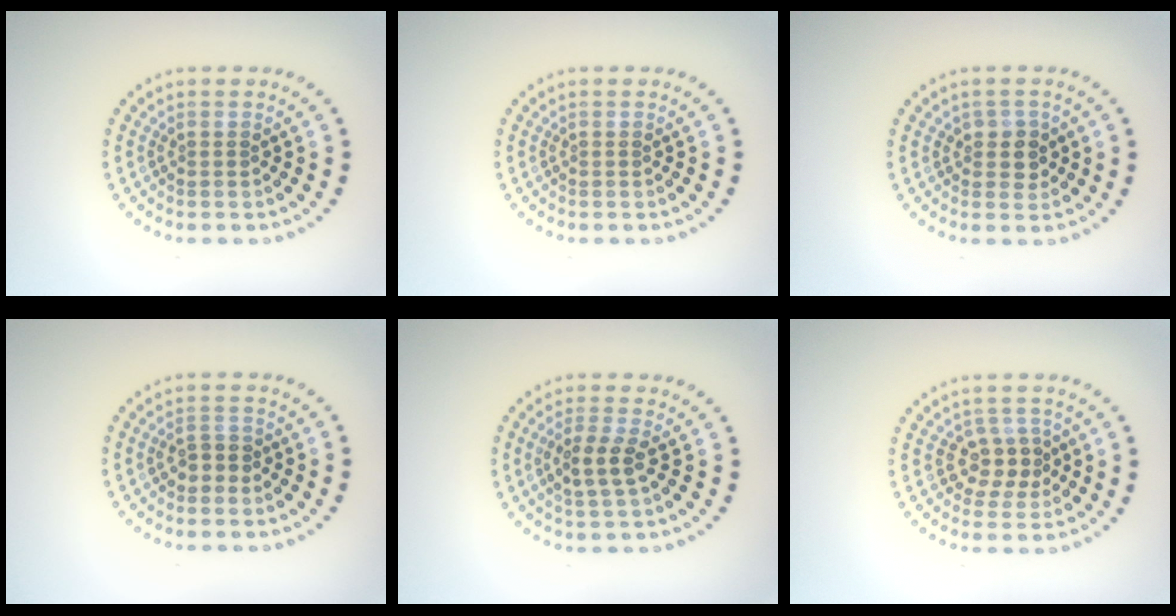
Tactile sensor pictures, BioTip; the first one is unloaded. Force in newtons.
{"total": 0.0}
{"total": 2.0, "press": 1.8, "slide": 0.7}
{"total": 1.9, "press": 1.8, "slide": 0.6}
{"total": 2.7, "press": 2.5, "slide": 0.9}
{"total": 2.9, "press": 2.6, "slide": 1.3}